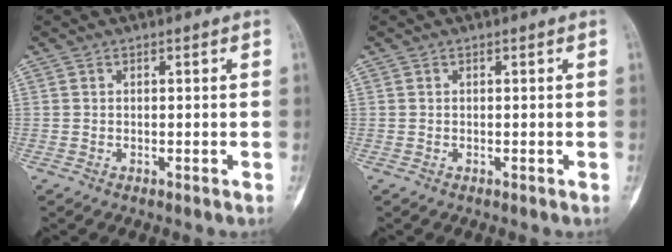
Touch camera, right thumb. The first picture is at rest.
{"total": 0.0}